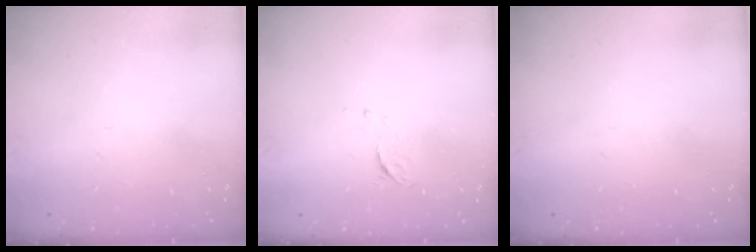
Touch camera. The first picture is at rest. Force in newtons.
{"total": 4.1, "press": 4.1, "slide": 0.2}
{"total": 0.0}